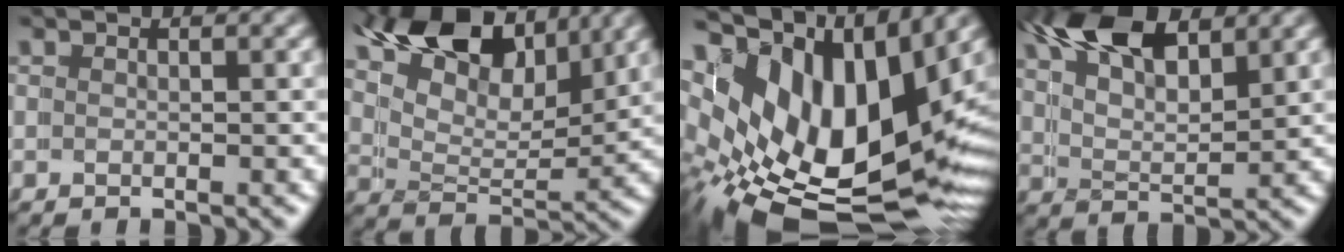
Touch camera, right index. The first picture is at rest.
{"total": 10.8, "force": [6.8, 6.1, 5.7], "torque": [-0.123, -0.001, 0.105]}
{"total": 17.6, "force": [-2.3, 10.9, 13.6], "torque": [-0.262, -0.068, -0.004]}
{"total": 8.1, "force": [5.0, 4.0, 4.9], "torque": [-0.117, -0.013, 0.085]}